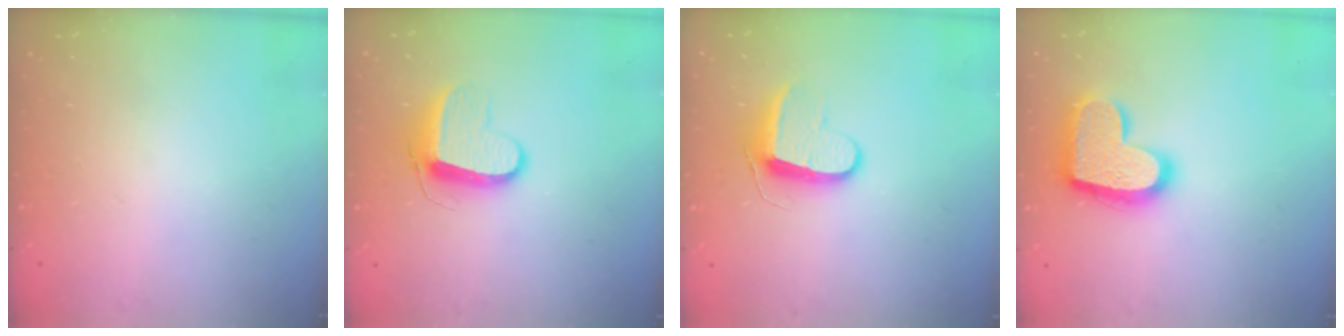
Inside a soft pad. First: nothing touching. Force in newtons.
{"total": 9.4, "press": 9.4, "slide": 0.2}
{"total": 9.6, "press": 9.6, "slide": 0.3}
{"total": 18.5, "press": 18.5, "slide": 1.0}